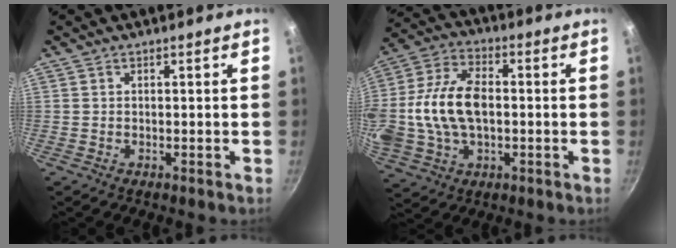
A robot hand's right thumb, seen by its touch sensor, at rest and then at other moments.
{"total": 17.2, "force": [-0.2, 11.0, 13.3], "torque": [-0.258, 0.026, -0.009]}